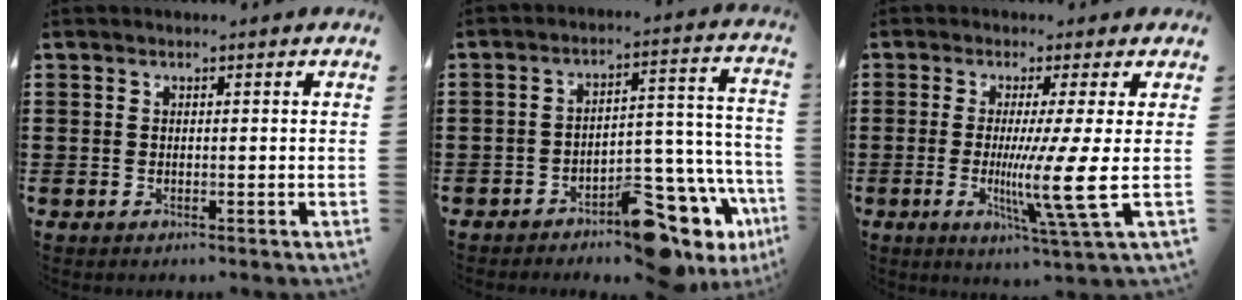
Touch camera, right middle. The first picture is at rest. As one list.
[{"total": 11.6, "force": [-9.0, 4.2, 6.0], "torque": [-0.056, 0.034, -0.161]}, {"total": 8.6, "force": [-0.7, -1.1, 8.5], "torque": [-0.173, -0.029, -0.020]}]